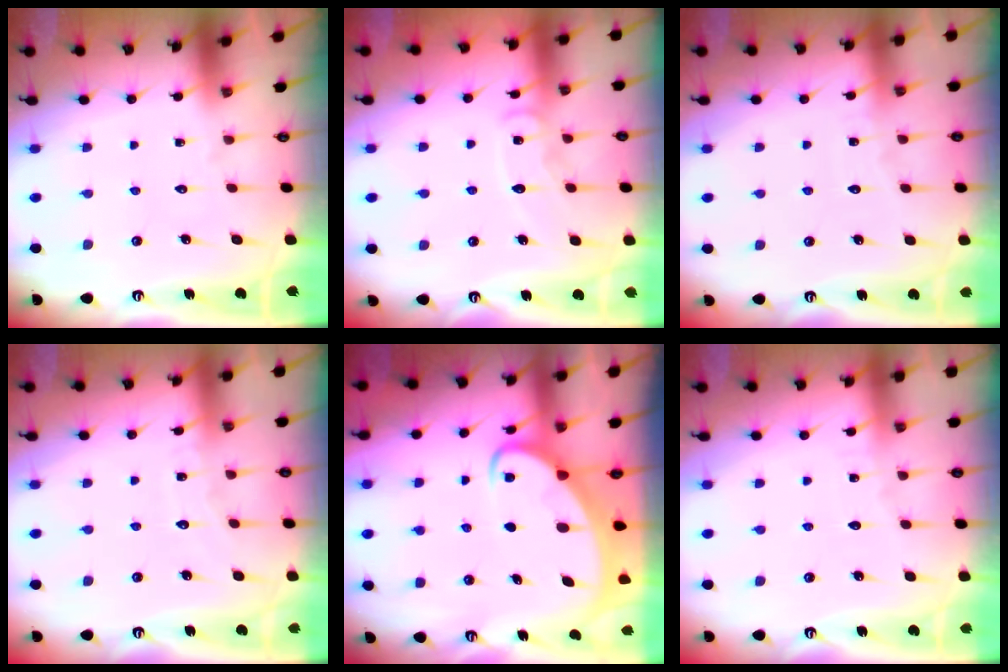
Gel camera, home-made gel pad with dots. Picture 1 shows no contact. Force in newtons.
{"total": 8.9, "press": 8.9, "slide": 0.7}
{"total": 3.3, "press": 3.3, "slide": 0.4}
{"total": 4.6, "press": 4.6, "slide": 0.6}
{"total": 3.4, "press": 3.4, "slide": 0.5}
{"total": 2.7, "press": 2.7, "slide": 0.2}